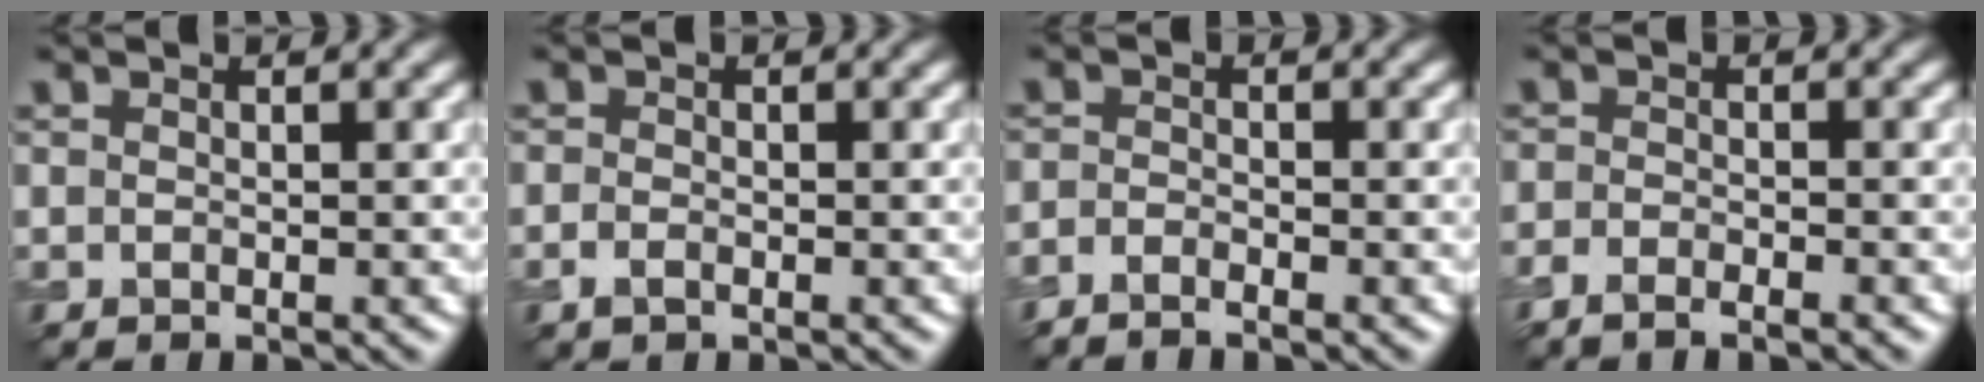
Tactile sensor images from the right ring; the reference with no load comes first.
{"total": 0.6, "force": [-0.4, 0.3, 0.4], "torque": [-0.008, -0.001, -0.008]}
{"total": 1.6, "force": [-1.6, -0.1, 0.2], "torque": [-0.009, -0.003, -0.035]}
{"total": 2.1, "force": [-1.9, 0.2, 0.8], "torque": [-0.021, -0.002, -0.040]}